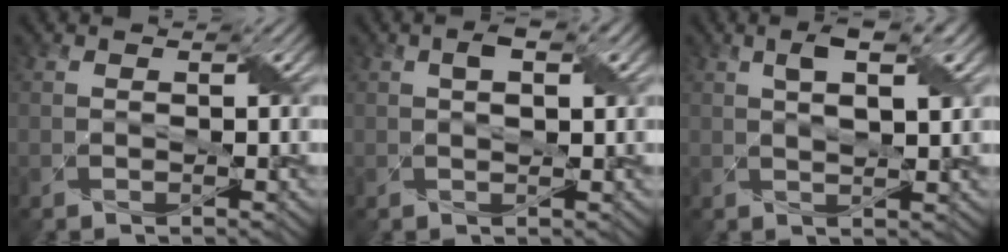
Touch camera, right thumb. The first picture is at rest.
{"total": 2.6, "force": [0.7, 1.1, 2.2], "torque": [-0.046, 0.004, 0.012]}
{"total": 4.5, "force": [1.5, 1.5, 3.9], "torque": [-0.071, 0.007, 0.025]}